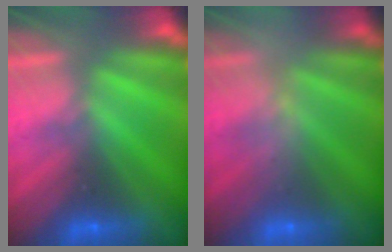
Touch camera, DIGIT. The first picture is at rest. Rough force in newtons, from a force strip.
{"total": 2.5}